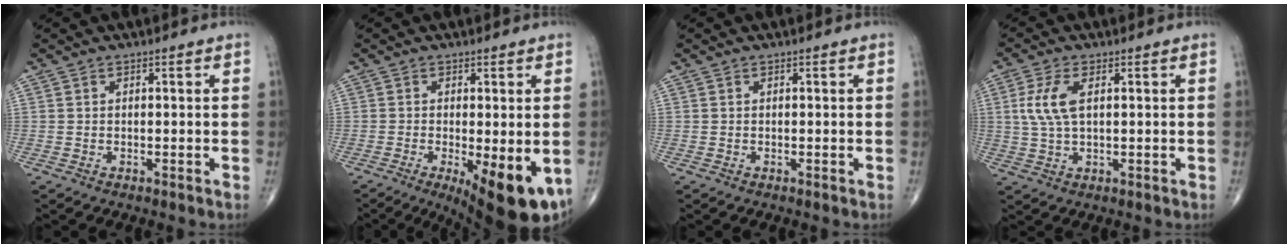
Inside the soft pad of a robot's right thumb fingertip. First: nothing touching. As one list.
[{"total": 13.2, "force": [-4.4, 4.3, 11.7], "torque": [-0.137, -0.020, -0.053]}, {"total": 0.0}, {"total": 6.3, "force": [1.3, 2.9, 5.5], "torque": [-0.132, 0.003, 0.027]}]